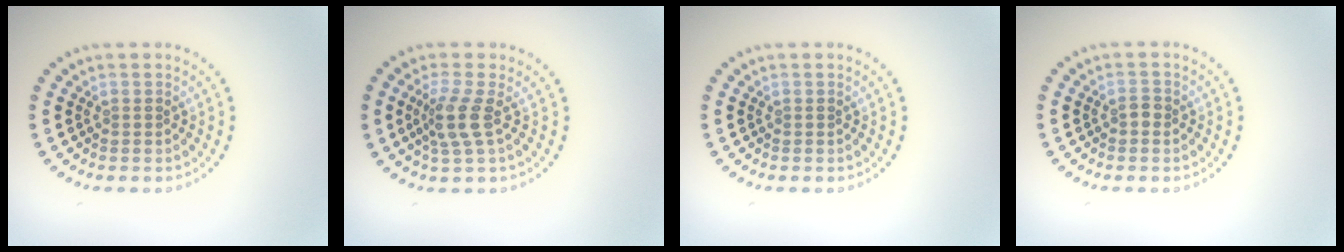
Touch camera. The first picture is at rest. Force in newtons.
{"total": 2.7, "press": 2.0, "slide": 1.8}
{"total": 0.0}
{"total": 0.8, "press": 0.8, "slide": 0.1}